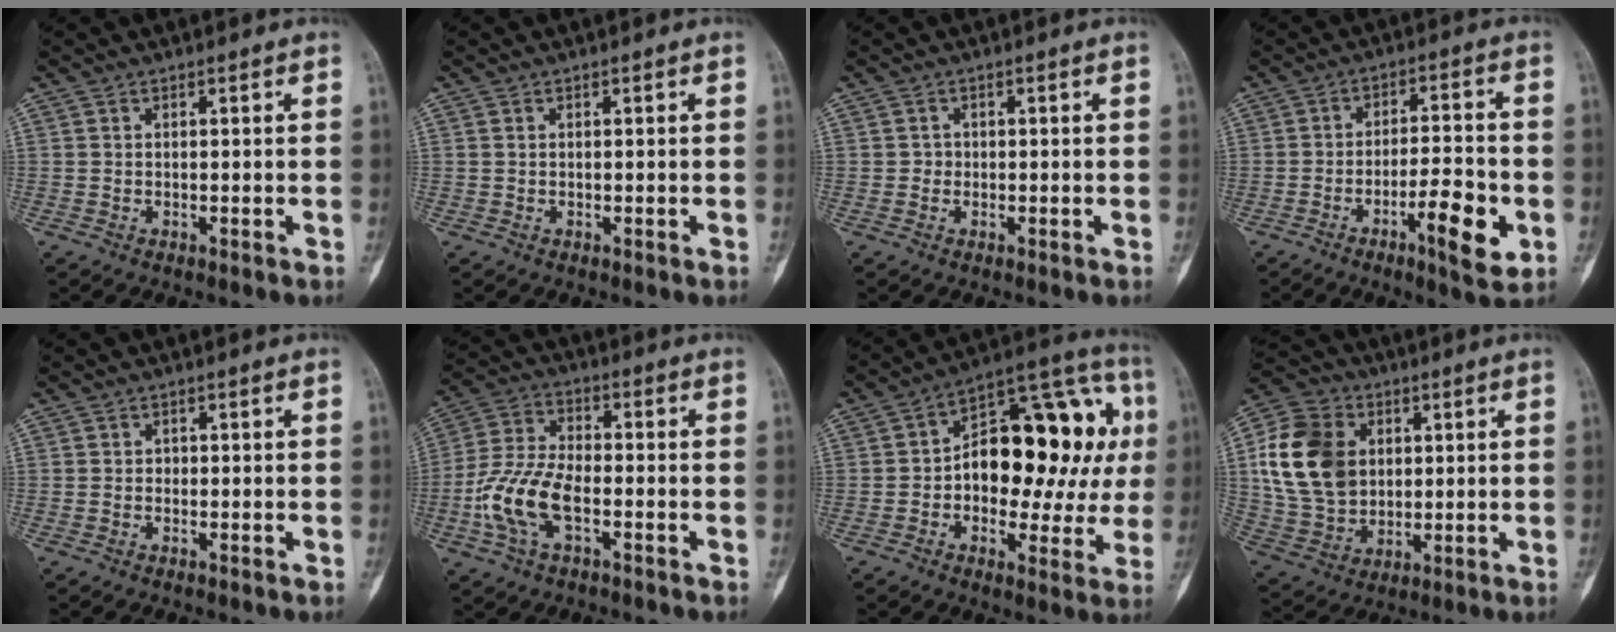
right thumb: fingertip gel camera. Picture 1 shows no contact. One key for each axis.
{"total": 0.0}
{"total": 1.0, "fx": -0.1, "fy": 1.0, "fz": 0.2, "tx": 0.004, "ty": 0.005, "tz": -0.003}
{"total": 10.4, "fx": -4.0, "fy": 2.7, "fz": 9.2, "tx": -0.142, "ty": 0.020, "tz": -0.062}
{"total": 0.6, "fx": -0.1, "fy": 0.5, "fz": 0.2, "tx": 0.000, "ty": 0.002, "tz": -0.002}
{"total": 11.8, "fx": -3.5, "fy": 5.9, "fz": 9.6, "tx": -0.208, "ty": 0.024, "tz": -0.072}
{"total": 24.3, "fx": 2.1, "fy": 12.7, "fz": 20.6, "tx": -0.246, "ty": 0.041, "tz": 0.026}
{"total": 17.4, "fx": 3.3, "fy": 13.4, "fz": 10.7, "tx": -0.189, "ty": 0.003, "tz": 0.065}